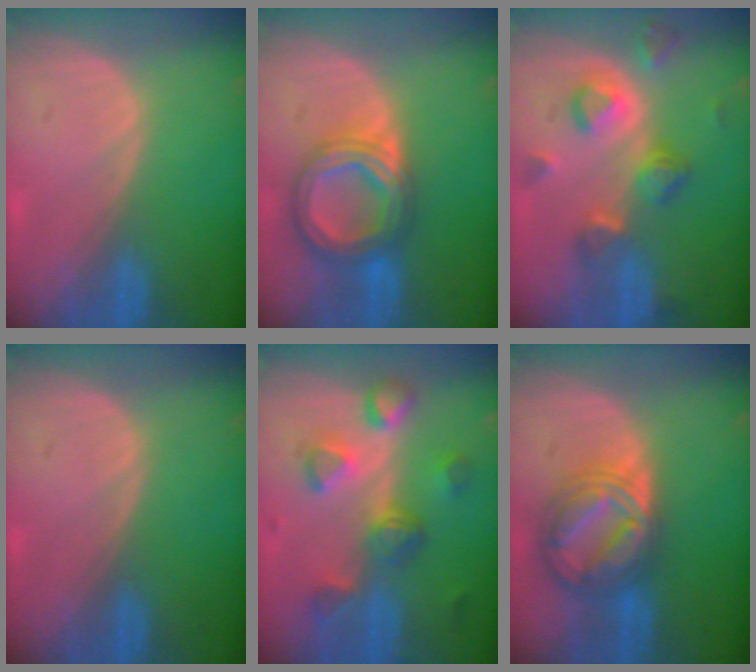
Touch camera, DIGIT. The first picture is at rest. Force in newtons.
{"total": 8.4, "press": 8.4, "slide": 0.7}
{"total": 7.8, "press": 7.1, "slide": 3.2}
{"total": 0.0}
{"total": 8.2, "press": 7.7, "slide": 2.7}
{"total": 9.0, "press": 9.0, "slide": 0.6}